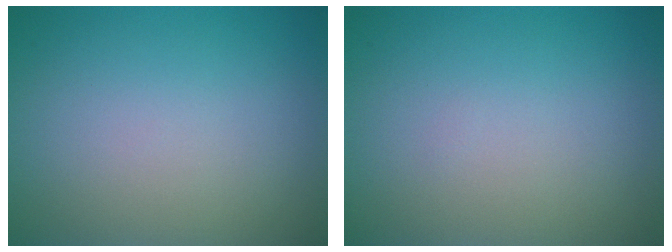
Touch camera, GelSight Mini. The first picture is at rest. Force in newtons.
{"total": 0.0}